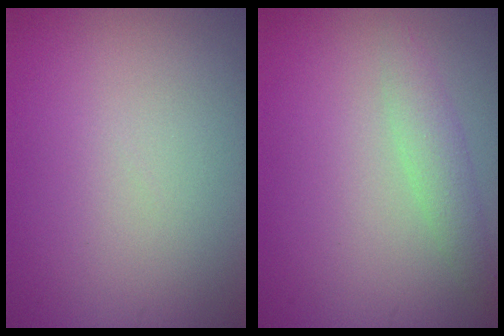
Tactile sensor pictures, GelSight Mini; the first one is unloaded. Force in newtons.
{"total": 2.0, "press": 2.0, "slide": 0.1}